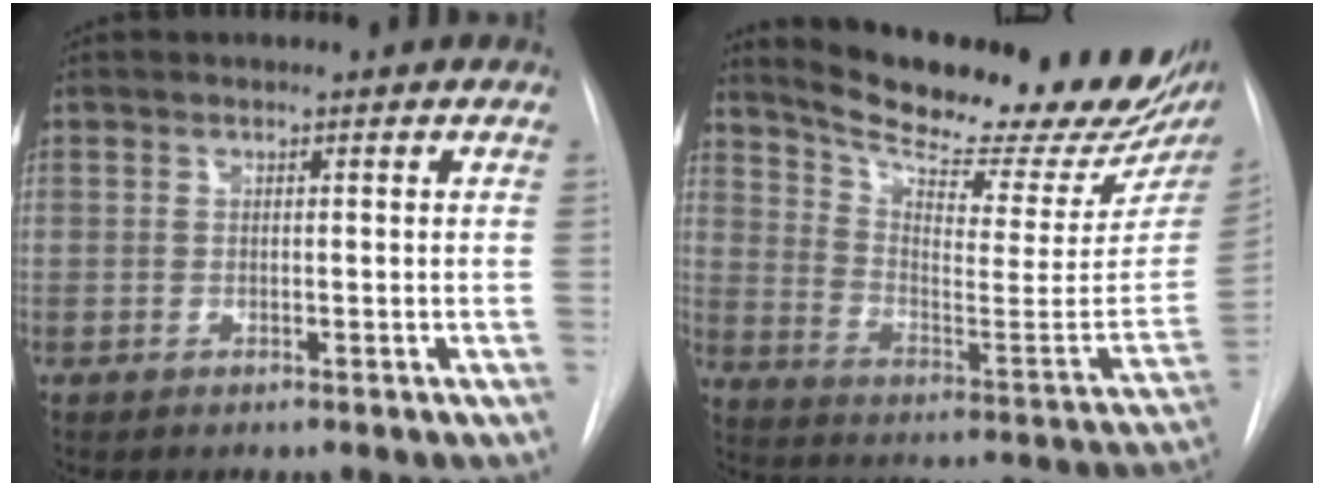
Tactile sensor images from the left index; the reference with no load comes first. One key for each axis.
{"total": 27.7, "fx": 23.0, "fy": 5.0, "fz": 14.6, "tx": -0.230, "ty": -0.076, "tz": 0.309}